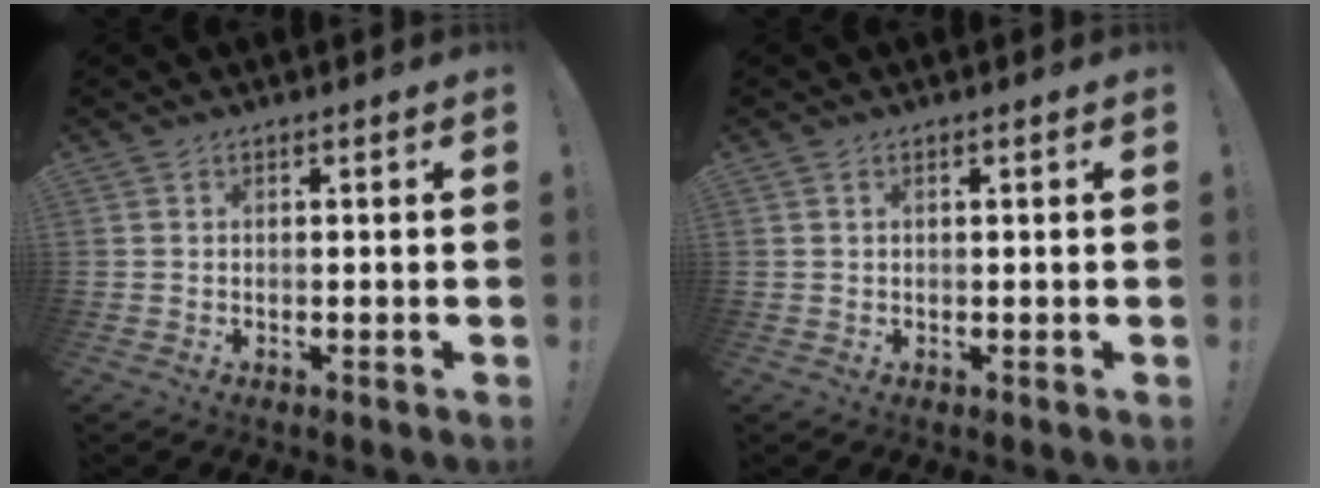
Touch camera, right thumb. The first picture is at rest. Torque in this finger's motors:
{"motor_torque": [0.13, -0.32, 0.01, -0.01, -0.03]}